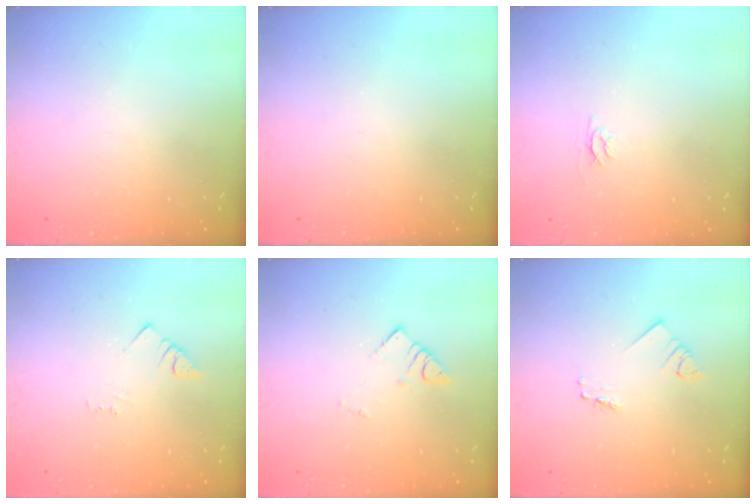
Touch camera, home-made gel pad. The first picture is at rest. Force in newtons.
{"total": 0.0}
{"total": 2.4, "press": 2.4, "slide": 0.3}
{"total": 1.5, "press": 1.5, "slide": 0.3}
{"total": 2.6, "press": 2.6, "slide": 0.1}
{"total": 1.2, "press": 1.2, "slide": 0.1}